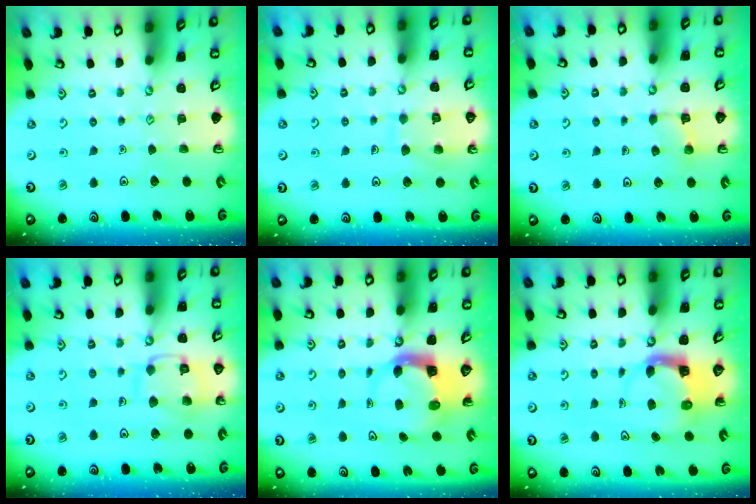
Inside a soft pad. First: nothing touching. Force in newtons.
{"total": 8.4, "press": 8.3, "slide": 0.6}
{"total": 3.5, "press": 3.5, "slide": 0.6}
{"total": 11.8, "press": 11.7, "slide": 0.9}
{"total": 3.8, "press": 3.8, "slide": 0.6}
{"total": 3.7, "press": 3.7, "slide": 0.6}